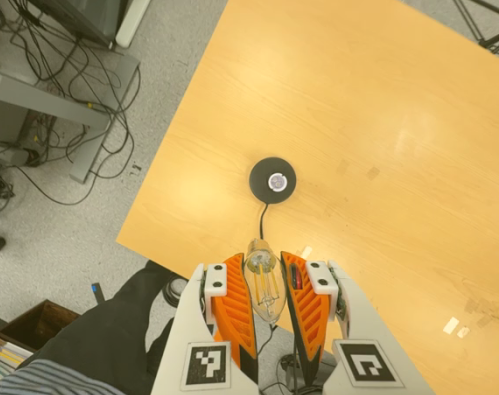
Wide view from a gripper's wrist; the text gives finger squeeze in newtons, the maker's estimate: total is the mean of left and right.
{"total": 22.3, "left": 24.8, "right": 19.7}